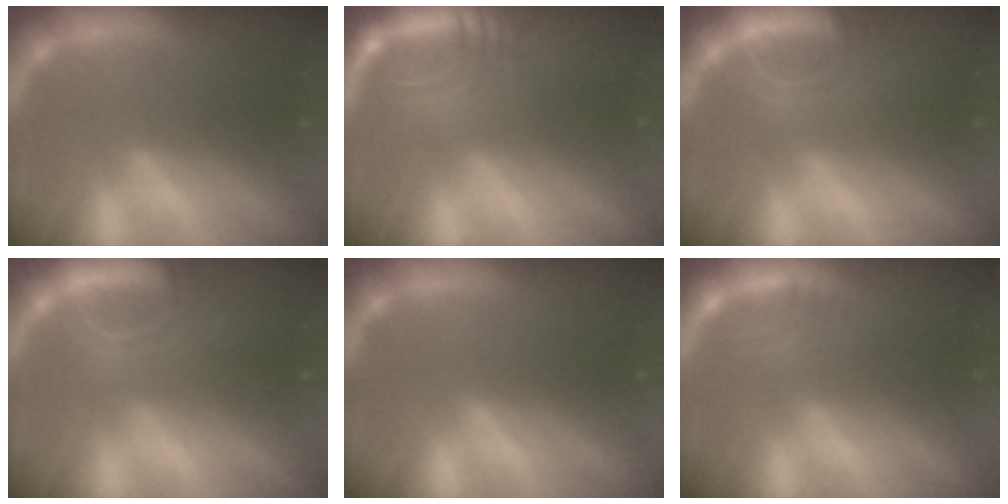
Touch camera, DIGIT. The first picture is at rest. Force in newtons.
{"total": 7.1}
{"total": 6.1}
{"total": 6.6}
{"total": 0.0}
{"total": 2.5}